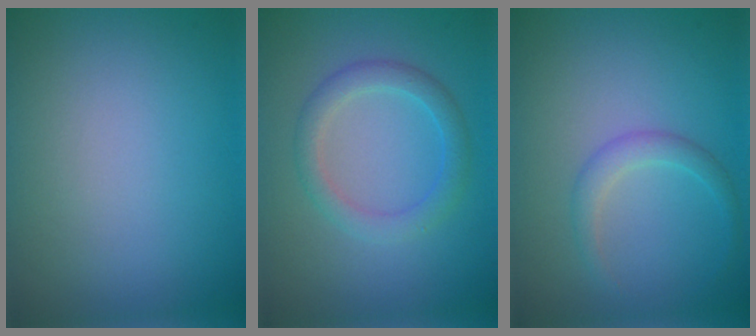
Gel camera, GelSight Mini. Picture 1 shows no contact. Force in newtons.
{"total": 2.7, "press": 2.7, "slide": 0.1}
{"total": 1.8, "press": 1.8, "slide": 0.1}